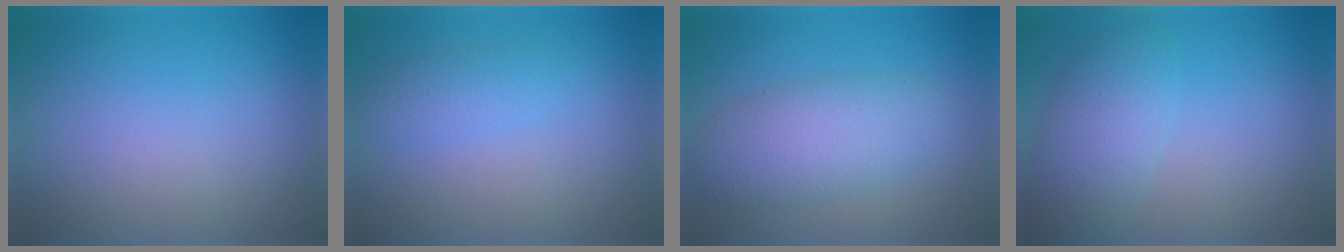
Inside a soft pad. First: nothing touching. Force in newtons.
{"total": 1.8, "press": 1.8, "slide": 0.1}
{"total": 4.9, "press": 4.9, "slide": 0.4}
{"total": 3.0, "press": 3.0, "slide": 0.3}